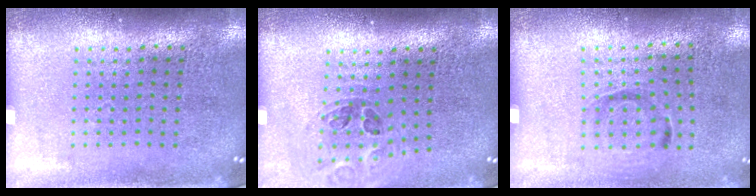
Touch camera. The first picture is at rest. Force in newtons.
{"total": 1.0, "press": 1.0, "slide": 0.3}
{"total": 0.9, "press": 0.7, "slide": 0.6}